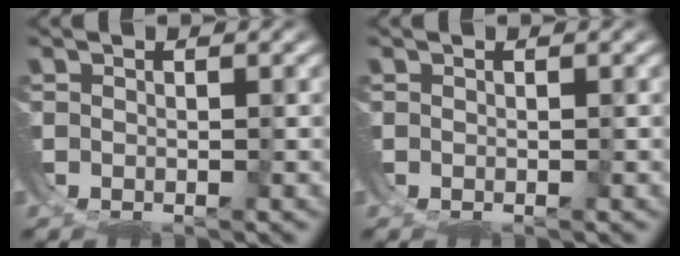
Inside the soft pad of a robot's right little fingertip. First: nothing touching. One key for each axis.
{"total": 0.0}